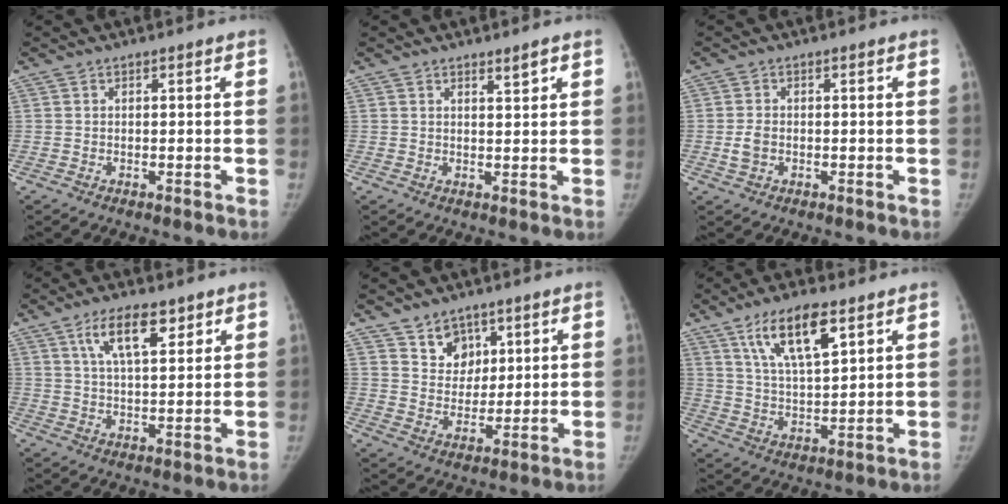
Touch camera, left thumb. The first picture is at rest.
{"total": 1.6, "force": [1.3, 0.2, 0.9], "torque": [-0.008, -0.012, 0.022]}
{"total": 2.7, "force": [-0.6, 1.9, 1.8], "torque": [-0.038, 0.006, -0.012]}
{"total": 9.2, "force": [4.9, 3.6, 6.9], "torque": [-0.104, -0.020, 0.086]}
{"total": 7.1, "force": [4.3, 5.4, 1.8], "torque": [0.007, -0.030, 0.081]}
{"total": 12.2, "force": [6.7, 4.2, 9.3], "torque": [-0.151, -0.028, 0.127]}